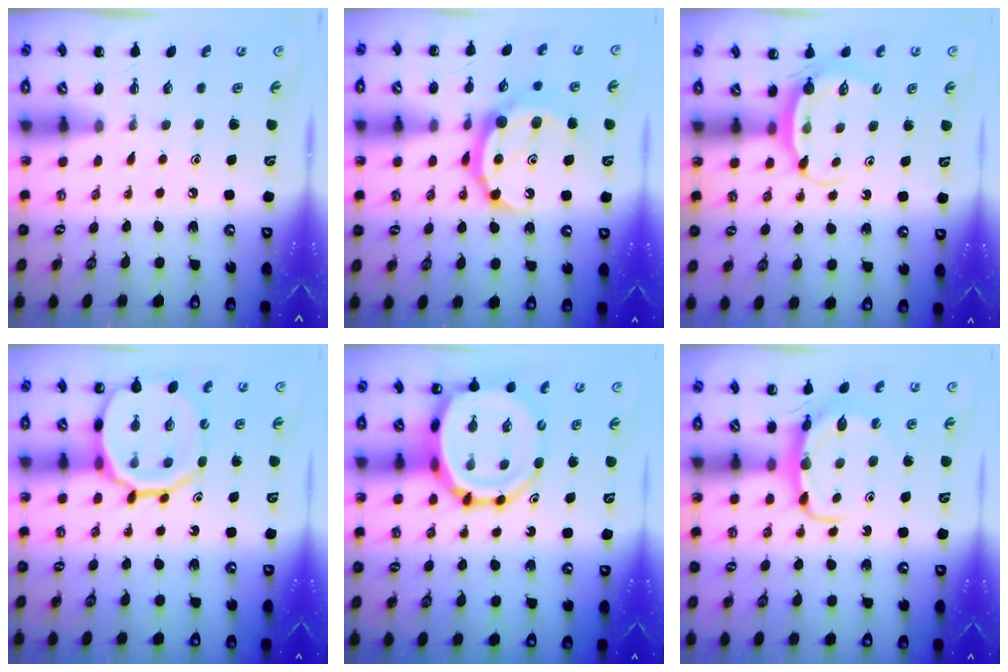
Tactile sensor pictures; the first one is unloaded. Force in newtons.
{"total": 12.8, "press": 12.7, "slide": 0.8}
{"total": 6.5, "press": 6.4, "slide": 0.7}
{"total": 17.3, "press": 17.1, "slide": 2.8}
{"total": 13.8, "press": 13.3, "slide": 3.8}
{"total": 6.3, "press": 6.3, "slide": 0.7}